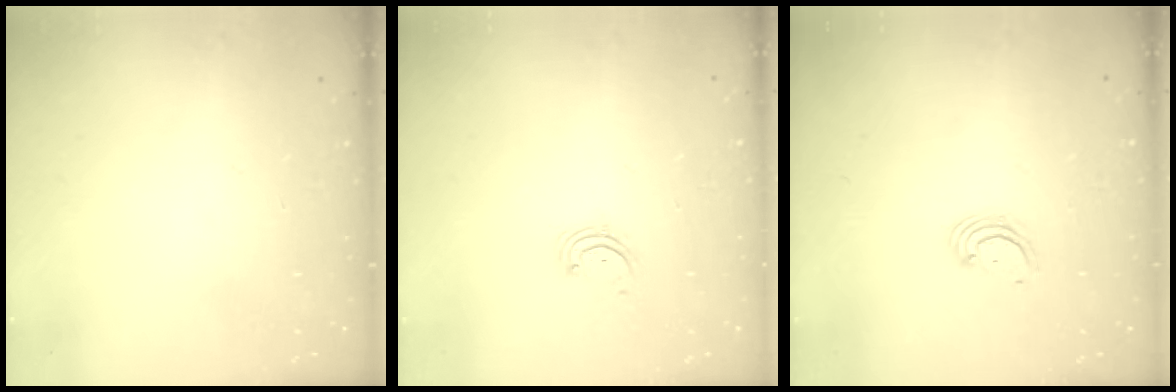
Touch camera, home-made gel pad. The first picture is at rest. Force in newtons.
{"total": 2.1, "press": 2.1, "slide": 0.3}
{"total": 2.3, "press": 2.3, "slide": 0.1}